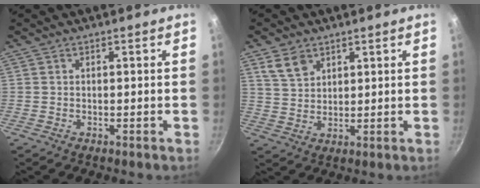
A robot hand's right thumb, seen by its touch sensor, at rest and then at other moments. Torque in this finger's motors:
{"motor_torque": [0.04, 0.27, 0.12, 0.00, 0.06]}